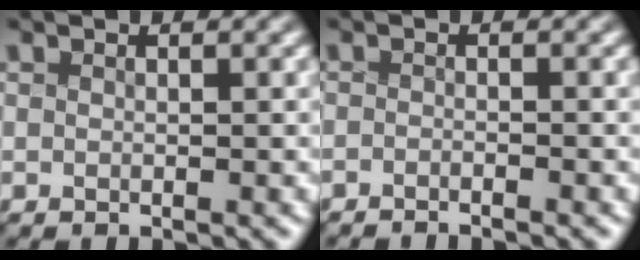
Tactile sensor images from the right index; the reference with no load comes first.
{"total": 1.9, "force": [-1.9, 0.0, -0.2], "torque": [0.004, -0.001, -0.037]}